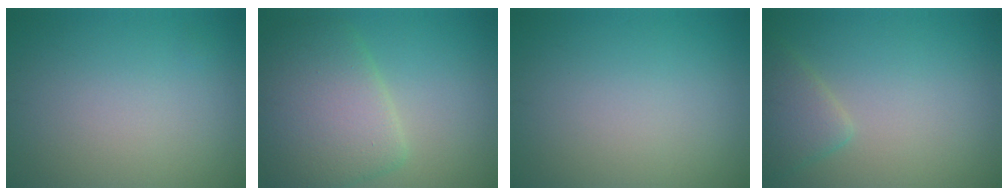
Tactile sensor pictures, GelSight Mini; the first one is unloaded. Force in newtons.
{"total": 6.8, "press": 6.8, "slide": 0.6}
{"total": 0.0}
{"total": 2.5, "press": 2.5, "slide": 0.2}